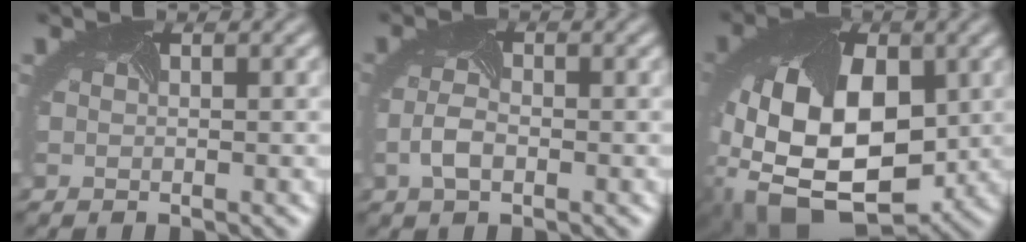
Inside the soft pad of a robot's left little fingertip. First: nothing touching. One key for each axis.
{"total": 2.0, "fx": -0.8, "fy": 1.1, "fz": 1.5, "tx": -0.047, "ty": -0.001, "tz": -0.015}
{"total": 14.6, "fx": -1.1, "fy": 9.7, "fz": 10.8, "tx": -0.232, "ty": -0.034, "tz": -0.005}